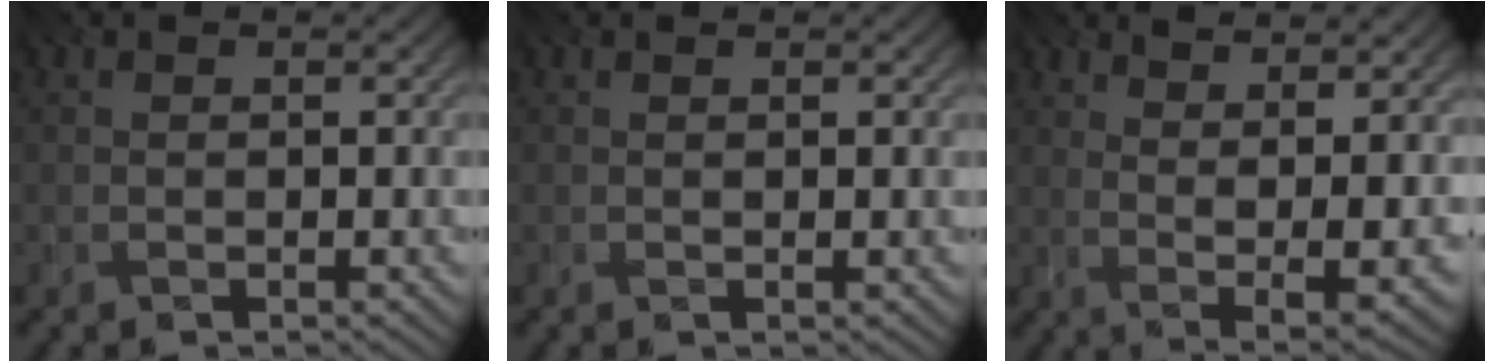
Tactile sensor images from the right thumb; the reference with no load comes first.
{"total": 0.6, "force": [0.4, 0.1, 0.4], "torque": [-0.007, 0.000, 0.010]}
{"total": 11.3, "force": [5.5, 3.7, 9.2], "torque": [-0.149, 0.012, 0.085]}